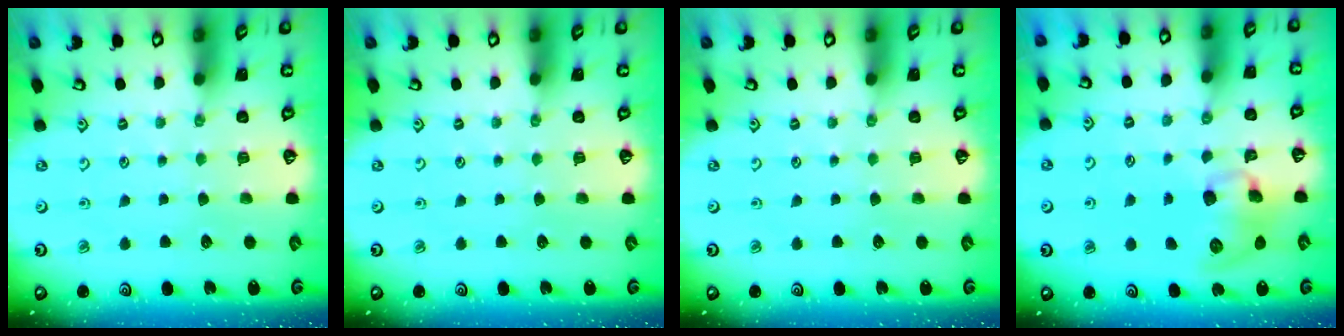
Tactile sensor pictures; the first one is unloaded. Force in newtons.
{"total": 0.0}
{"total": 0.0}
{"total": 10.3, "press": 10.3, "slide": 0.5}